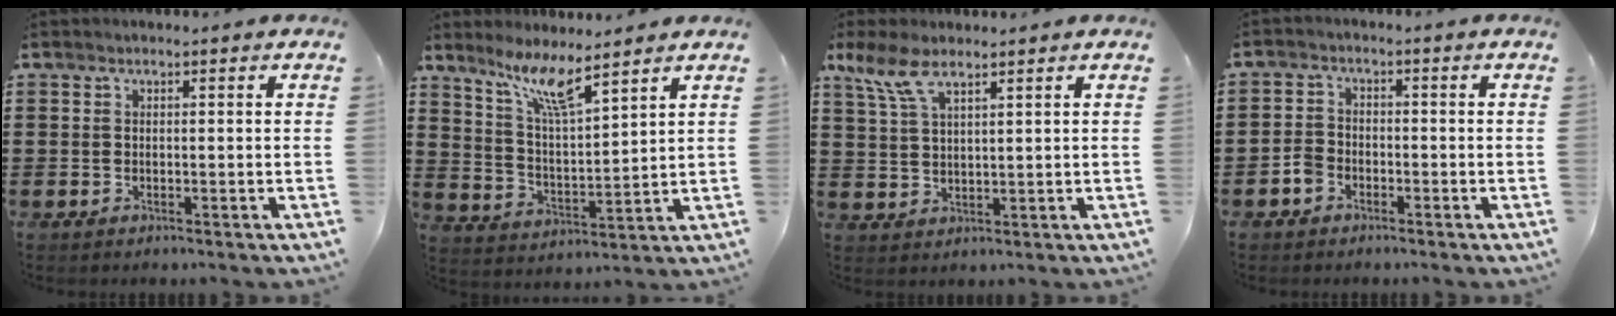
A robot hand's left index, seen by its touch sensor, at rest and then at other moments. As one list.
[{"total": 7.9, "force": [6.0, 0.7, 5.0], "torque": [-0.117, -0.026, 0.104]}, {"total": 6.2, "force": [4.1, 2.0, 4.2], "torque": [-0.101, -0.003, 0.074]}, {"total": 2.6, "force": [-1.8, 1.7, 0.8], "torque": [-0.025, 0.003, -0.038]}]